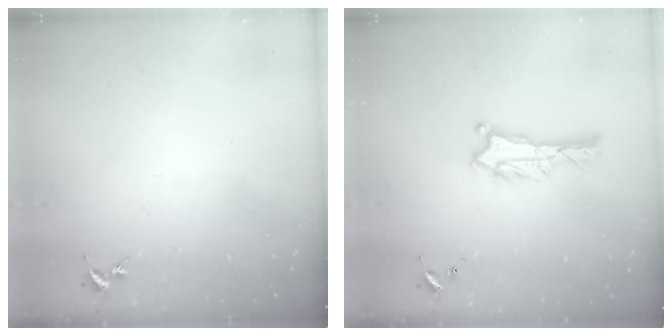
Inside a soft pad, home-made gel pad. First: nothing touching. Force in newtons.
{"total": 0.7, "press": 0.7, "slide": 0.1}